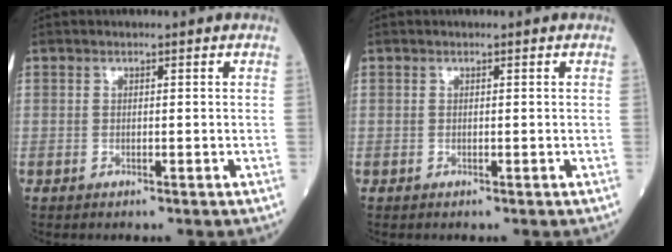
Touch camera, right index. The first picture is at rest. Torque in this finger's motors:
{"motor_torque": [0.00, 0.00, 0.00, 0.00]}